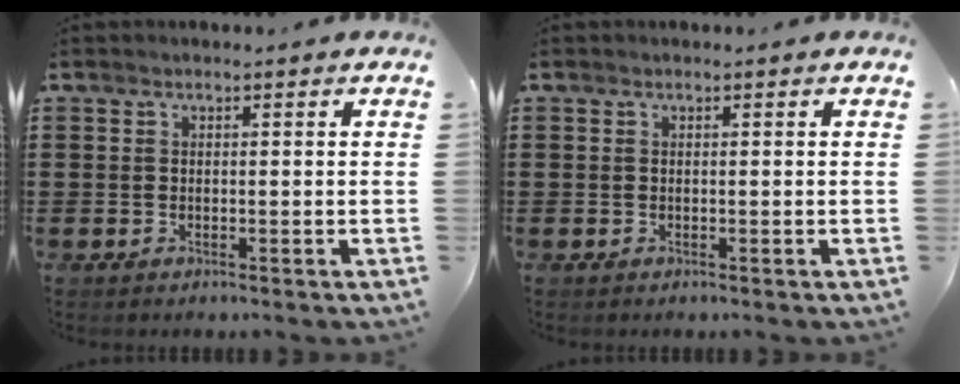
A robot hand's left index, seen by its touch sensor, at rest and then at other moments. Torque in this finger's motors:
{"motor_torque": [0.00, 0.00, 0.00, 0.00]}